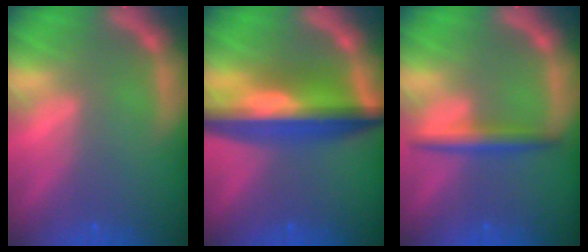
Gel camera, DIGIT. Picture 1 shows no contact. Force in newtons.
{"total": 10.0}
{"total": 3.0}